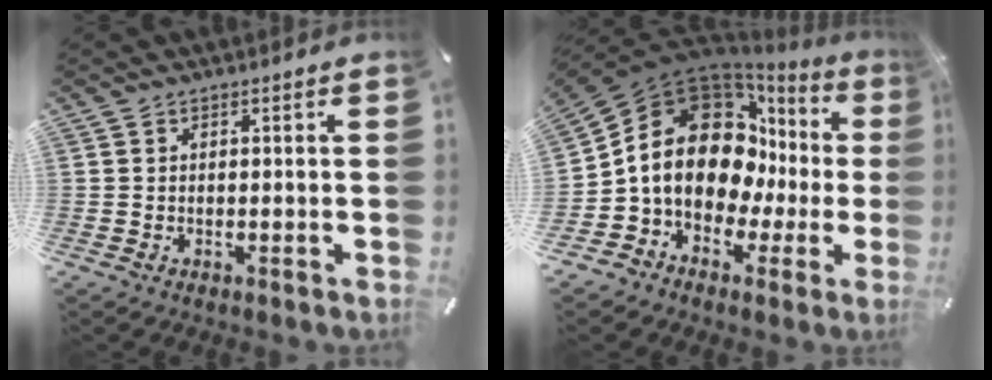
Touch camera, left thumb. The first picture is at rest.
{"total": 18.3, "force": [3.2, 14.0, 11.3], "torque": [-0.187, -0.041, 0.058]}